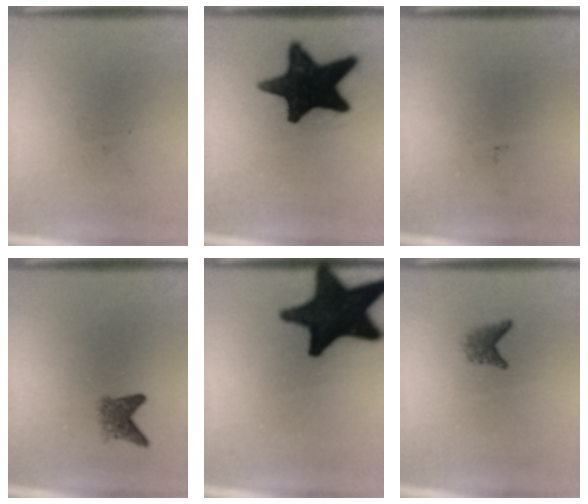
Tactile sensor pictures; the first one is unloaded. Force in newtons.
{"total": 17.2}
{"total": 0.0}
{"total": 2.3}
{"total": 19.8}
{"total": 1.7}